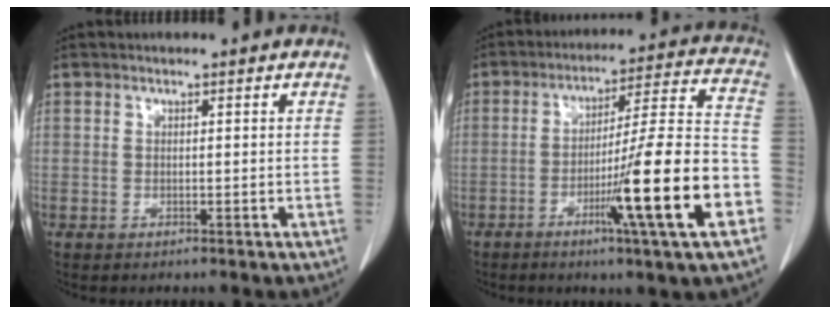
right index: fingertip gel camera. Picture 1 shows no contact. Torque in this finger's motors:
{"motor_torque": [1.48, -0.66, 0.42, 0.09]}